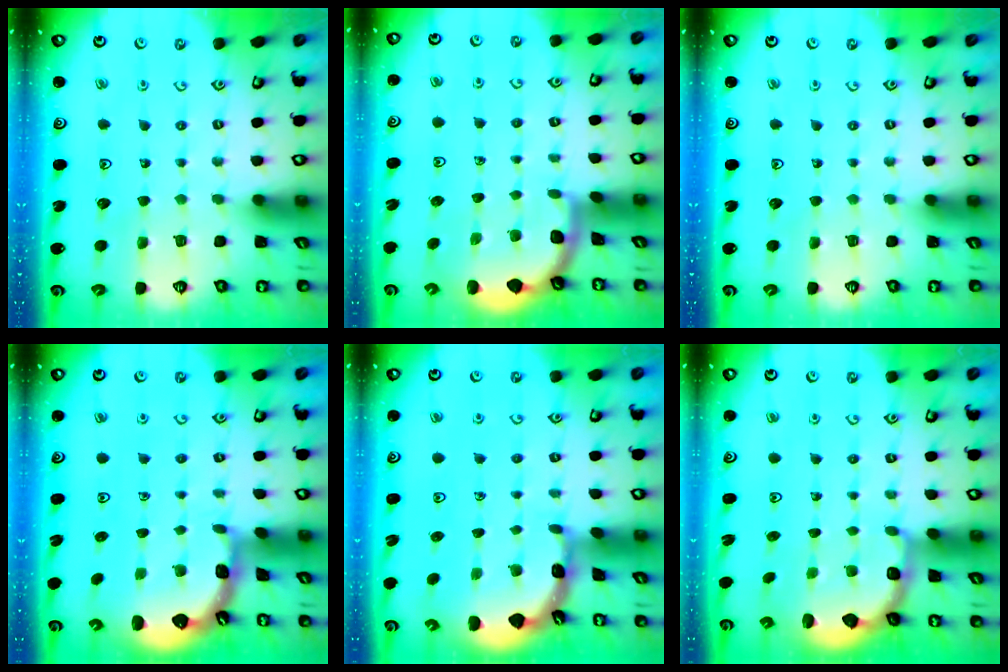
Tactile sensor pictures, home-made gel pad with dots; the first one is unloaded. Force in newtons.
{"total": 1.9, "press": 1.9, "slide": 0.0}
{"total": 0.0}
{"total": 1.2, "press": 1.2, "slide": 0.1}
{"total": 1.7, "press": 1.6, "slide": 0.1}
{"total": 2.7, "press": 2.0, "slide": 1.9}